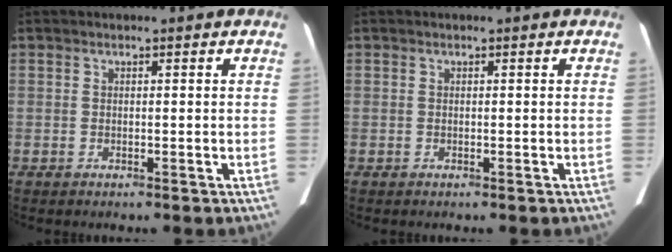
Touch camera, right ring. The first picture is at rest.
{"total": 0.0}